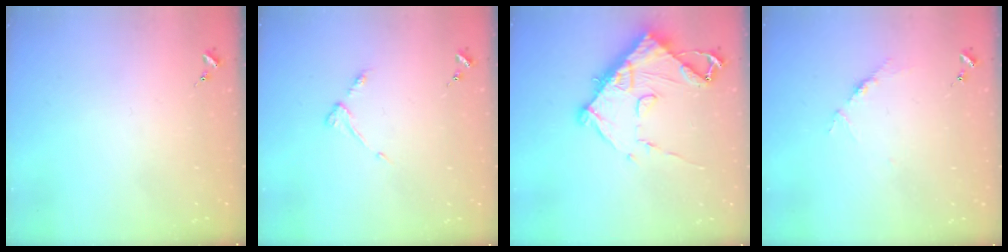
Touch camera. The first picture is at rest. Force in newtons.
{"total": 5.2, "press": 5.2, "slide": 0.6}
{"total": 12.0, "press": 11.9, "slide": 1.1}
{"total": 3.5, "press": 3.5, "slide": 0.5}